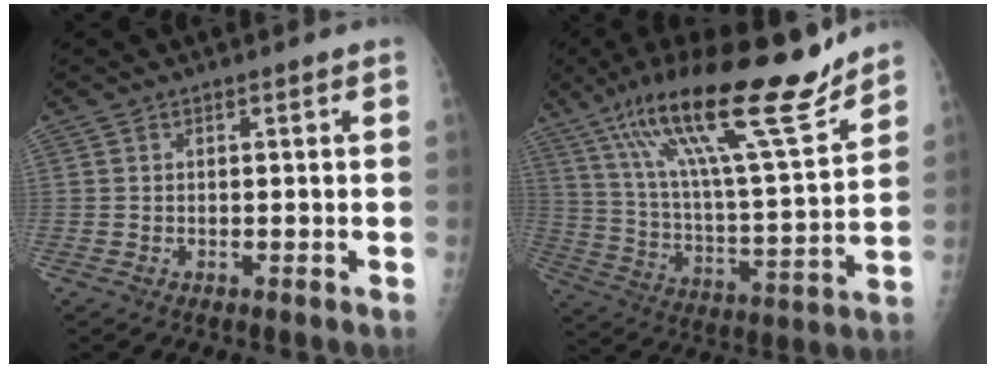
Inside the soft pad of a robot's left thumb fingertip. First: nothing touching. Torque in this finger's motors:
{"motor_torque": [1.51, -0.25, 1.58, -1.19, 0.45]}